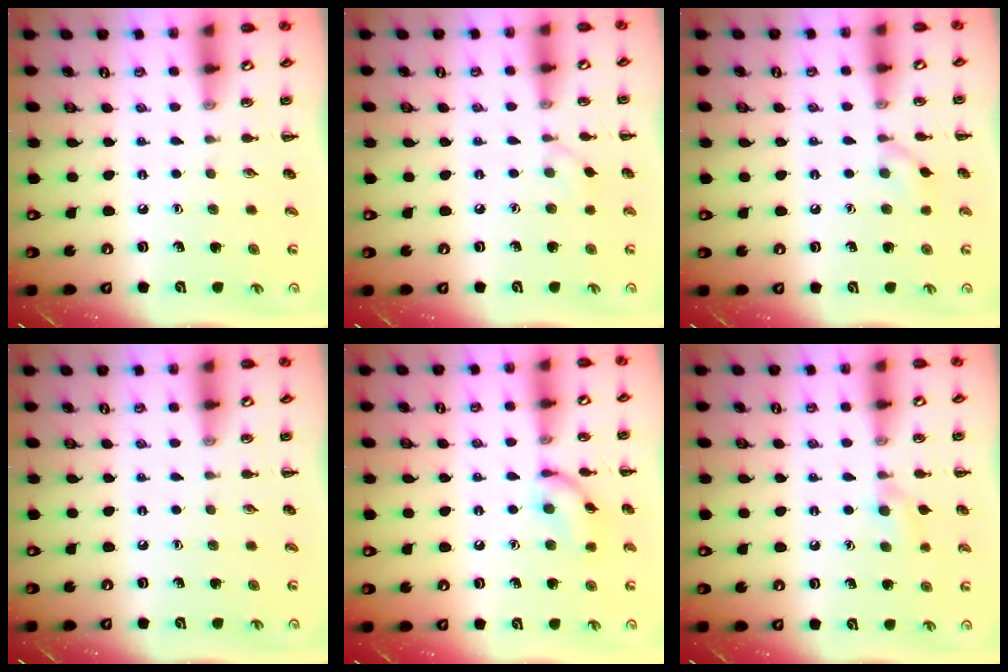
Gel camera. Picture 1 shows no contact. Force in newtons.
{"total": 2.7, "press": 2.5, "slide": 1.2}
{"total": 6.6, "press": 6.2, "slide": 2.2}
{"total": 0.0}
{"total": 9.9, "press": 9.9, "slide": 0.5}
{"total": 5.6, "press": 5.3, "slide": 1.8}